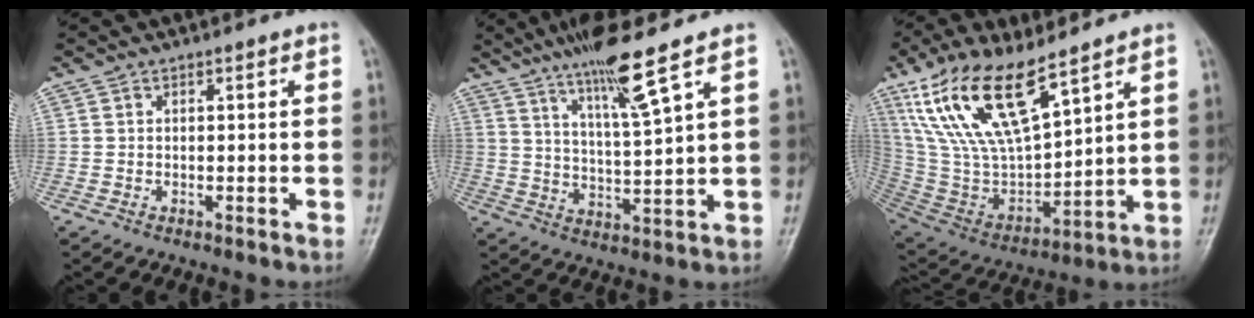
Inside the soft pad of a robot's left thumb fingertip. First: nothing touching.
{"total": 10.7, "force": [7.0, 0.0, 8.1], "torque": [-0.144, -0.044, 0.131]}
{"total": 20.3, "force": [12.2, 7.5, 14.4], "torque": [-0.265, -0.048, 0.251]}